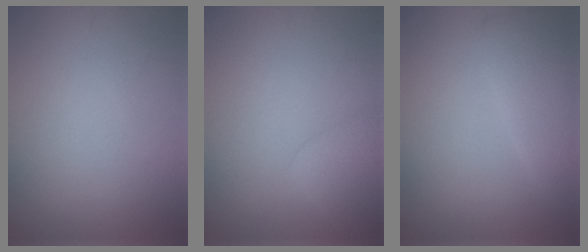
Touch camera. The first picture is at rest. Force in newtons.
{"total": 2.9, "press": 2.9, "slide": 0.2}
{"total": 3.7, "press": 3.7, "slide": 0.1}